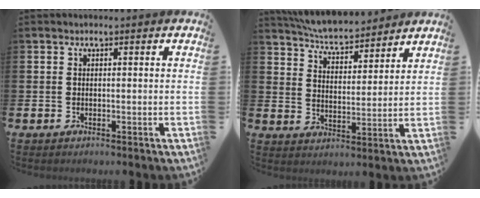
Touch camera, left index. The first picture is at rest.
{"total": 6.1, "force": [6.0, 0.9, 1.0], "torque": [-0.050, -0.039, 0.106]}